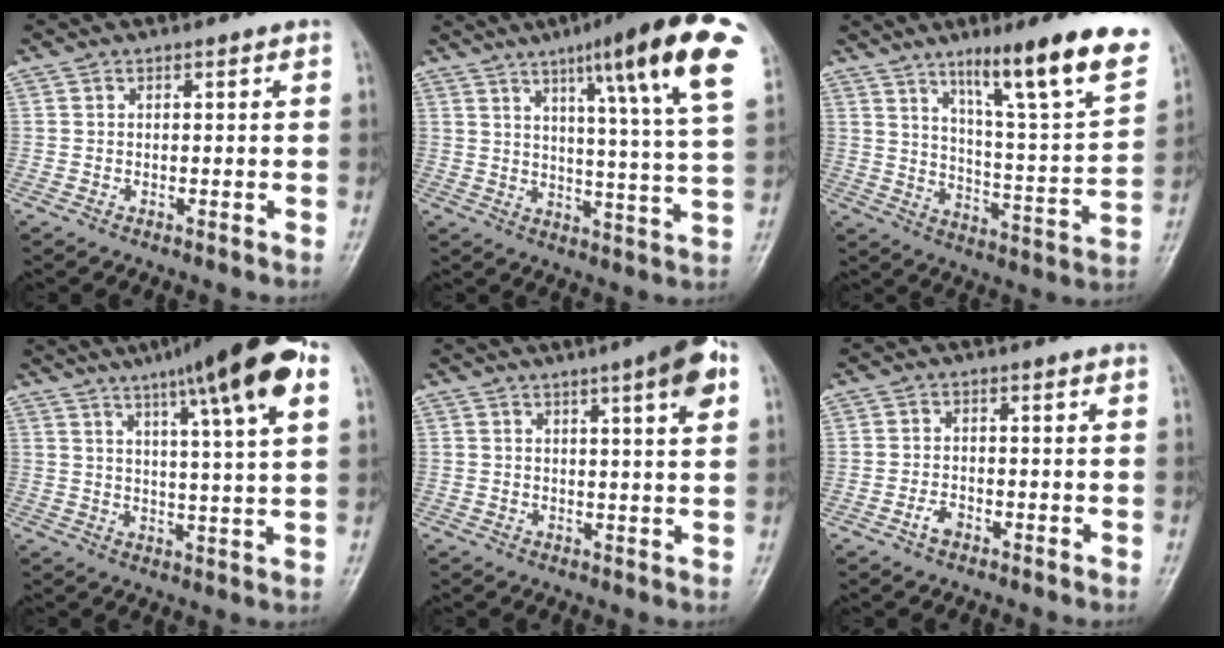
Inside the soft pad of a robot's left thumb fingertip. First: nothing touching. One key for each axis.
{"total": 21.1, "fx": 10.8, "fy": 2.2, "fz": 18.0, "tx": -0.238, "ty": -0.032, "tz": 0.144}
{"total": 20.5, "fx": 12.5, "fy": 2.8, "fz": 16.1, "tx": -0.212, "ty": -0.055, "tz": 0.195}
{"total": 17.9, "fx": 9.4, "fy": 2.2, "fz": 15.1, "tx": -0.218, "ty": -0.010, "tz": 0.132}
{"total": 8.1, "fx": 3.8, "fy": 1.0, "fz": 7.0, "tx": -0.094, "ty": -0.005, "tz": 0.048}
{"total": 1.9, "fx": -1.1, "fy": 1.1, "fz": 1.1, "tx": -0.021, "ty": 0.006, "tz": -0.022}